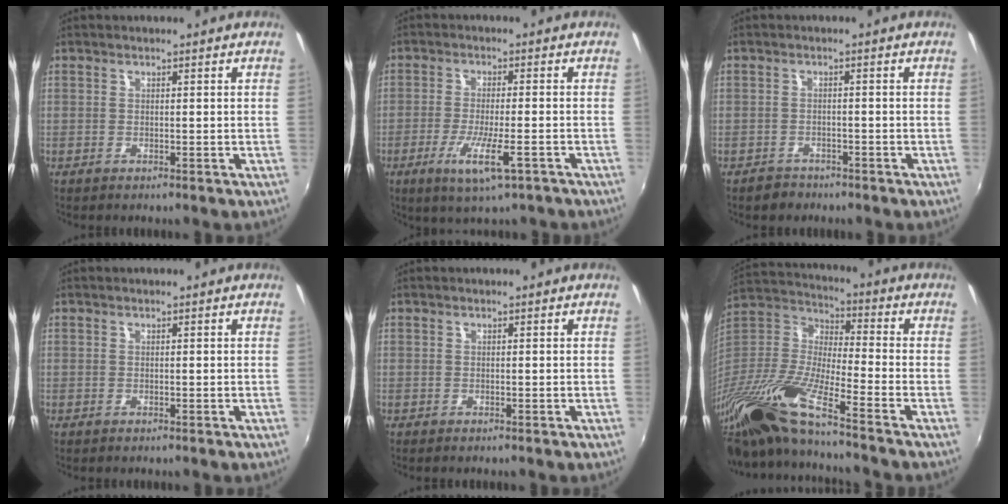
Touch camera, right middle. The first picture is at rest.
{"total": 8.1, "force": [-4.4, 1.6, 6.6], "torque": [-0.134, -0.023, -0.073]}
{"total": 2.6, "force": [-2.0, 1.7, 0.2], "torque": [-0.011, 0.002, -0.033]}
{"total": 0.0}
{"total": 0.0}
{"total": 21.3, "force": [-15.8, 1.8, 14.1], "torque": [-0.280, -0.041, -0.313]}